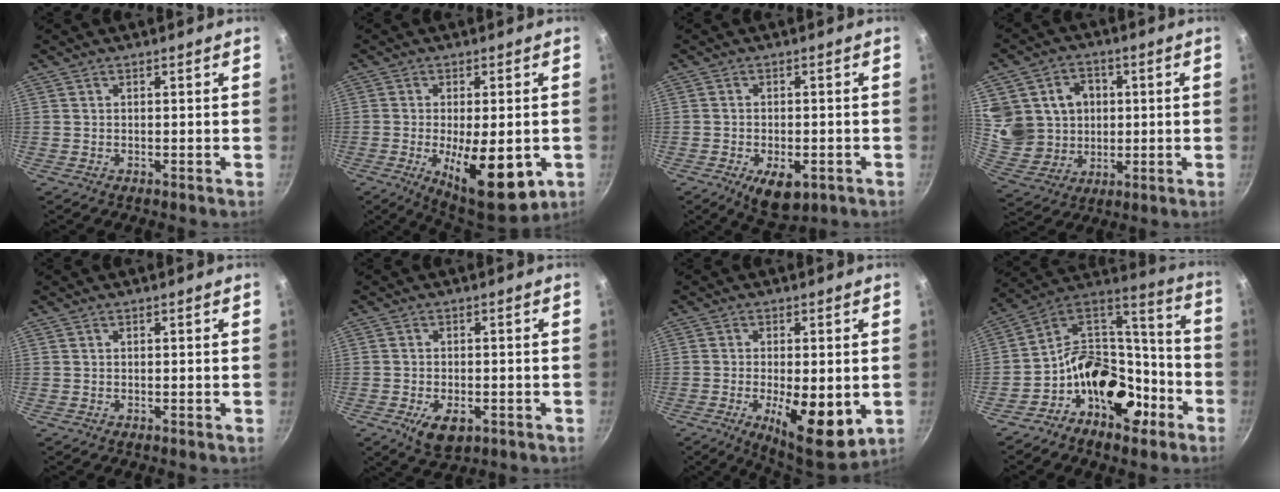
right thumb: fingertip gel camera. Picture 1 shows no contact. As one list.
[{"total": 15.3, "force": [-4.0, 5.9, 13.6], "torque": [-0.181, -0.006, -0.046]}, {"total": 7.8, "force": [-3.1, 4.1, 5.8], "torque": [-0.073, 0.009, -0.035]}, {"total": 14.5, "force": [2.2, 13.0, 6.0], "torque": [-0.091, -0.009, 0.053]}, {"total": 0.0}, {"total": 6.5, "force": [-2.5, 3.6, 4.8], "torque": [-0.072, 0.004, -0.034]}, {"total": 12.6, "force": [-2.9, 4.6, 11.4], "torque": [-0.169, -0.004, -0.033]}, {"total": 19.1, "force": [-8.8, 12.8, 11.1], "torque": [-0.127, 0.100, -0.155]}]